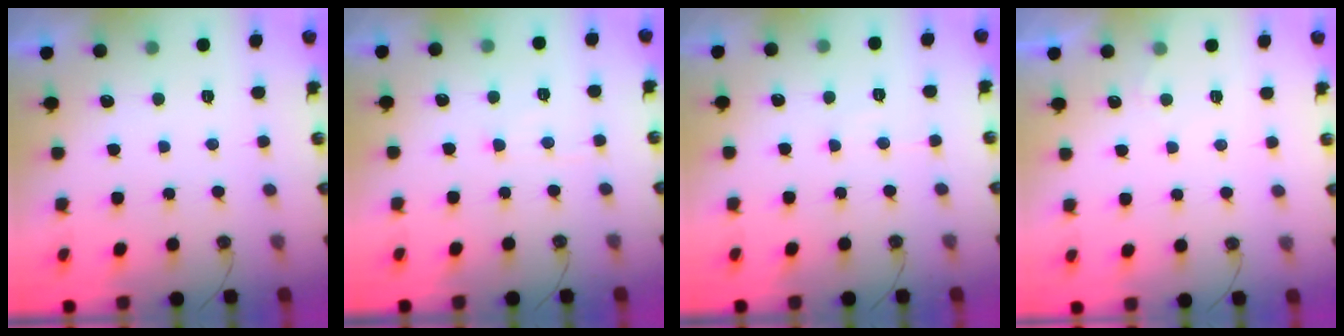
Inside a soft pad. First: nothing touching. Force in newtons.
{"total": 4.0, "press": 3.9, "slide": 0.6}
{"total": 5.2, "press": 5.2, "slide": 0.8}
{"total": 3.6, "press": 3.6, "slide": 0.5}